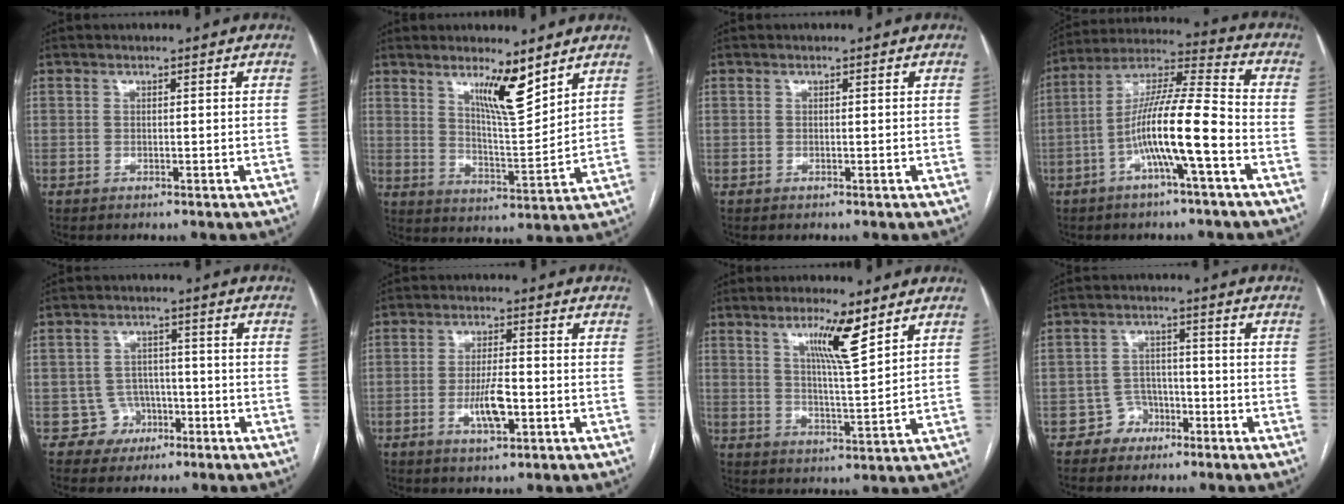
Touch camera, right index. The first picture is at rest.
{"total": 8.5, "force": [5.3, 0.3, 6.6], "torque": [-0.116, -0.012, 0.092]}
{"total": 0.0}
{"total": 13.3, "force": [-4.4, 0.5, 12.6], "torque": [-0.233, 0.016, -0.084]}
{"total": 4.5, "force": [-1.9, 4.1, -0.4], "torque": [0.018, 0.018, -0.027]}
{"total": 5.6, "force": [-1.7, 1.3, 5.1], "torque": [-0.098, -0.004, -0.028]}
{"total": 7.9, "force": [4.7, 0.2, 6.3], "torque": [-0.110, -0.010, 0.080]}
{"total": 4.1, "force": [-2.5, 3.2, 0.2], "torque": [0.004, 0.016, -0.042]}